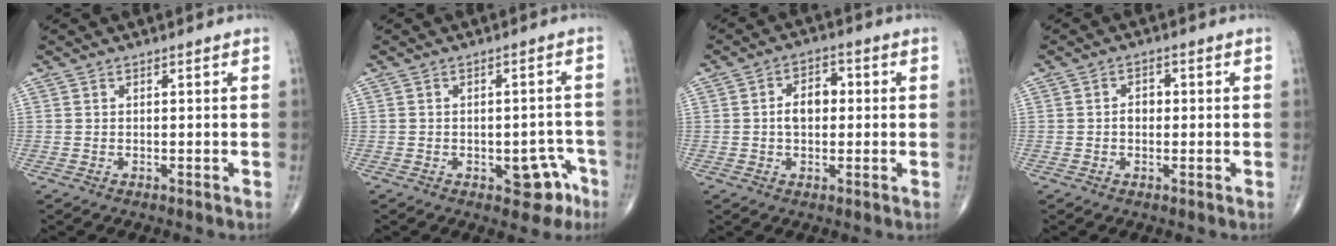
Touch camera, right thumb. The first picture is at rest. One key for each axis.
{"total": 6.3, "fx": -3.0, "fy": 3.5, "fz": 4.3, "tx": -0.023, "ty": 0.026, "tz": -0.032}
{"total": 6.0, "fx": 0.2, "fy": 4.0, "fz": 4.4, "tx": -0.061, "ty": 0.018, "tz": -0.004}
{"total": 2.5, "fx": -0.1, "fy": 1.8, "fz": 1.6, "tx": -0.015, "ty": 0.010, "tz": -0.007}